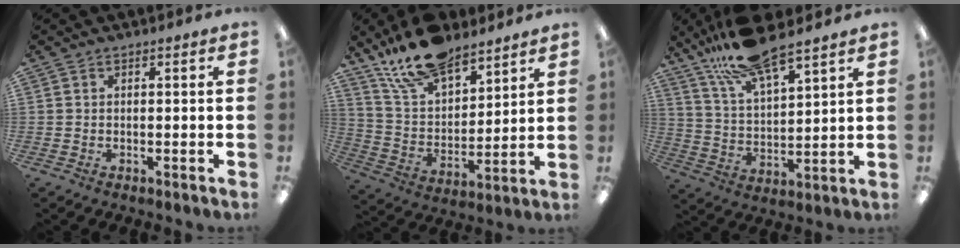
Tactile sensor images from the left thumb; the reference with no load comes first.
{"total": 15.3, "force": [12.2, 6.7, 6.4], "torque": [-0.125, -0.069, 0.226]}
{"total": 14.9, "force": [11.8, 3.8, 8.2], "torque": [-0.162, -0.058, 0.208]}